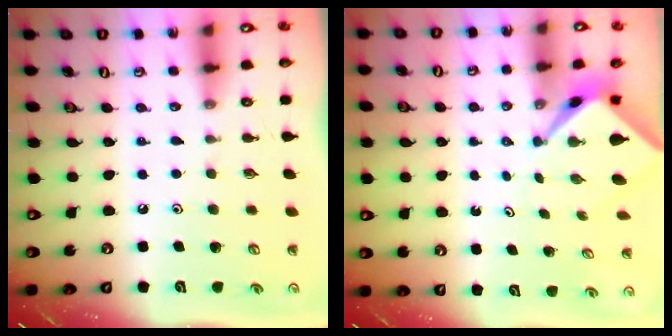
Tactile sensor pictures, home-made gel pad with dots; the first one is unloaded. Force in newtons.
{"total": 2.5, "press": 2.5, "slide": 0.1}